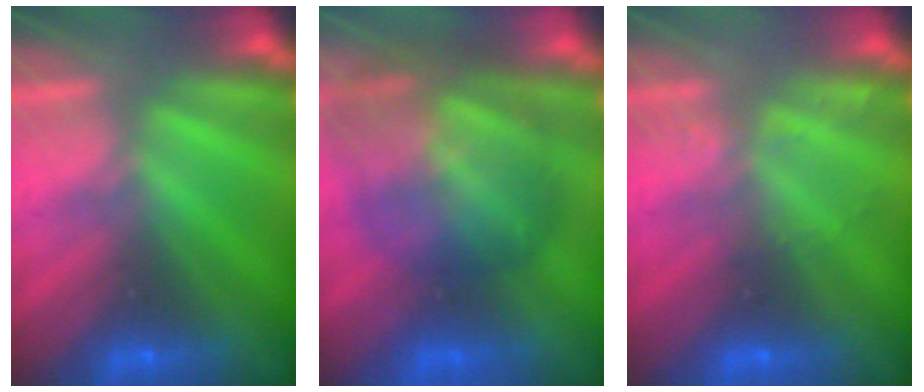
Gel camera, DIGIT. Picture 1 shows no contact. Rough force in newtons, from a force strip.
{"total": 7.7}
{"total": 2.0}